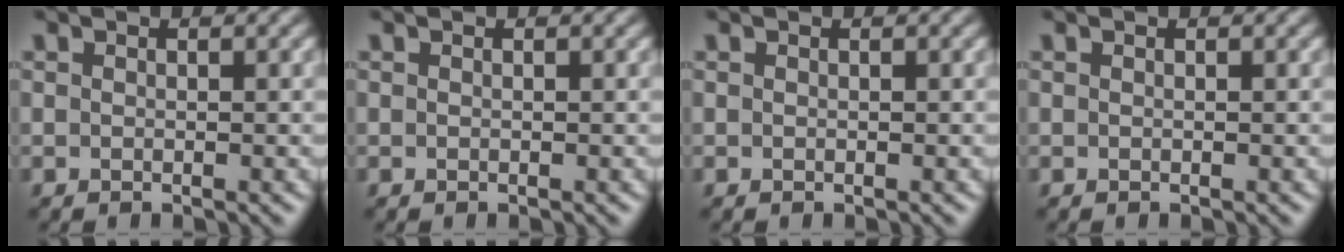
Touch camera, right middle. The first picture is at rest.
{"total": 0.0}
{"total": 0.0}
{"total": 0.0}